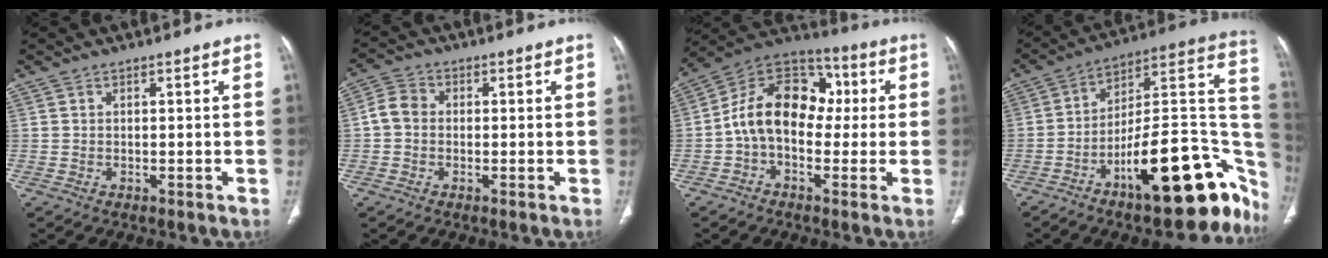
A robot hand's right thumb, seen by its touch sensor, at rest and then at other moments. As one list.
[{"total": 4.2, "force": [-0.3, 3.5, 2.3], "torque": [-0.039, 0.012, -0.015]}, {"total": 15.3, "force": [-0.1, 10.7, 11.0], "torque": [-0.154, 0.044, -0.018]}, {"total": 28.7, "force": [-12.6, 10.7, 23.4], "torque": [-0.216, 0.099, -0.183]}]